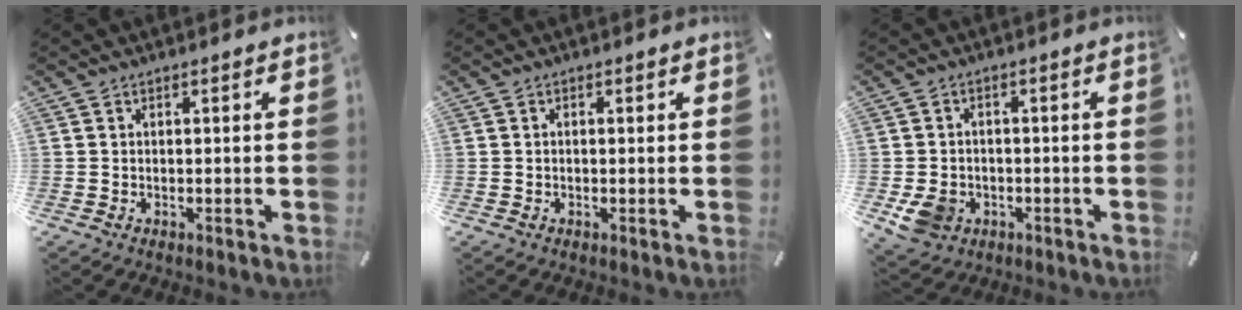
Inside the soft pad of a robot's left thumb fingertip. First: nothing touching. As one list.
[{"total": 0.5, "force": [-0.1, 0.3, 0.5], "torque": [-0.009, 0.002, -0.002]}, {"total": 6.5, "force": [-2.1, 5.4, 2.8], "torque": [-0.064, 0.008, -0.039]}]